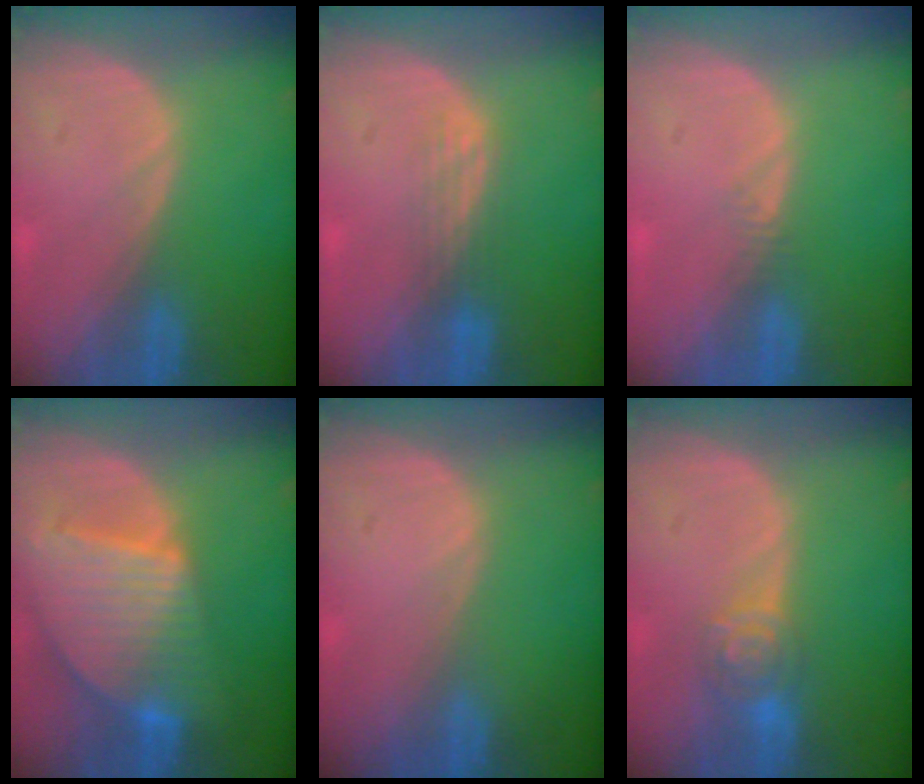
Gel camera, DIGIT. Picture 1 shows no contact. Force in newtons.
{"total": 2.9, "press": 2.5, "slide": 1.5}
{"total": 0.9, "press": 0.8, "slide": 0.4}
{"total": 9.6, "press": 8.2, "slide": 4.8}
{"total": 0.0}
{"total": 4.6, "press": 4.2, "slide": 1.9}